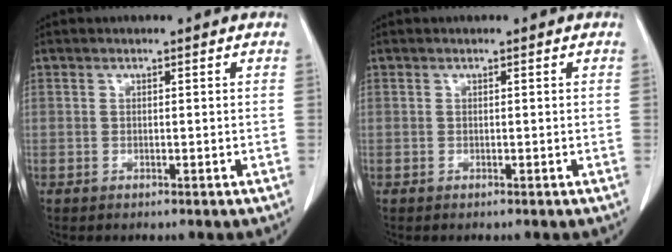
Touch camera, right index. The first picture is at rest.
{"total": 0.0}